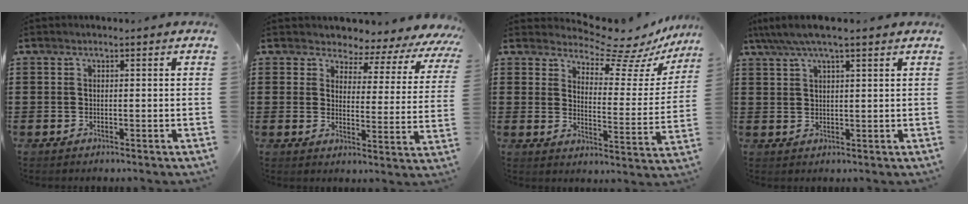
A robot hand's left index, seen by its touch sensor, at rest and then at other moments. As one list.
[{"total": 3.5, "force": [2.9, 1.8, 0.6], "torque": [-0.030, -0.021, 0.042]}, {"total": 7.8, "force": [7.2, 1.5, 2.5], "torque": [-0.051, -0.057, 0.123]}, {"total": 4.5, "force": [3.3, 0.6, 3.0], "torque": [-0.064, -0.001, 0.059]}]